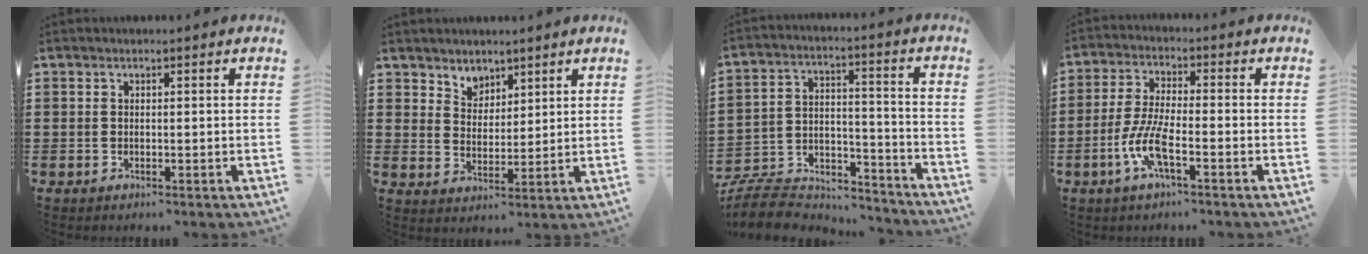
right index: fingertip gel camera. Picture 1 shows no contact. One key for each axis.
{"total": 4.0, "fx": 3.1, "fy": 2.4, "fz": -0.4, "tx": -0.012, "ty": 0.002, "tz": 0.059}
{"total": 8.8, "fx": -8.2, "fy": 2.4, "fz": 2.0, "tx": -0.045, "ty": 0.015, "tz": -0.163}
{"total": 6.9, "fx": -3.1, "fy": 1.6, "fz": 5.9, "tx": -0.145, "ty": -0.017, "tz": -0.066}